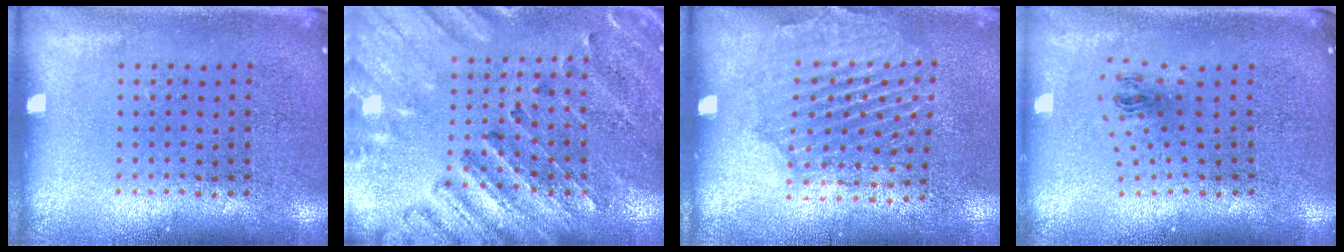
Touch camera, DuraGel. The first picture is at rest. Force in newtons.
{"total": 2.7, "press": 2.6, "slide": 0.8}
{"total": 1.6, "press": 1.6, "slide": 0.3}
{"total": 1.1, "press": 0.4, "slide": 1.0}